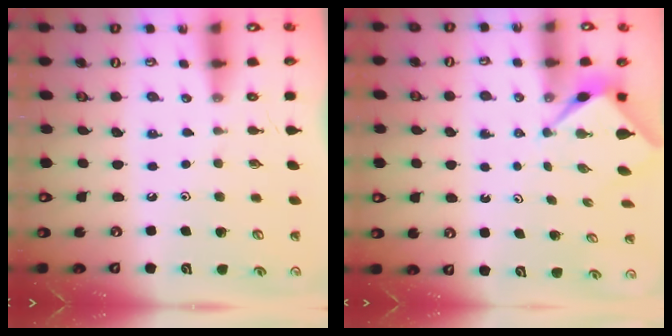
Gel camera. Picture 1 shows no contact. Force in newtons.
{"total": 2.8, "press": 2.8, "slide": 0.1}